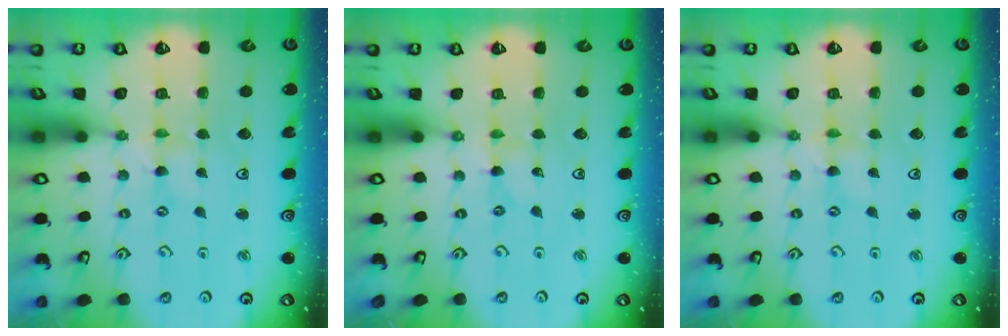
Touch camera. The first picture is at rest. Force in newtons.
{"total": 0.0}
{"total": 0.0}